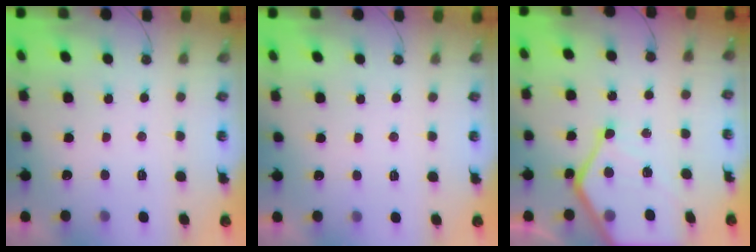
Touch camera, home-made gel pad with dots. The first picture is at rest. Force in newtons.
{"total": 2.8, "press": 2.8, "slide": 0.5}
{"total": 13.3, "press": 13.3, "slide": 0.7}